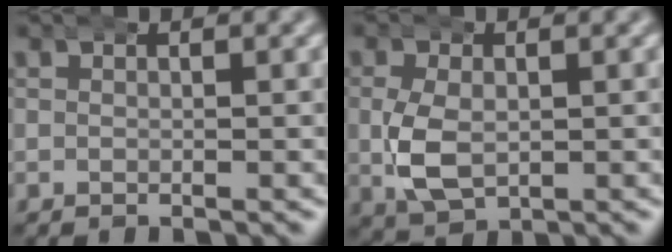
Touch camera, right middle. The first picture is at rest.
{"total": 4.5, "force": [-0.5, 3.1, 3.3], "torque": [-0.085, -0.011, 0.002]}